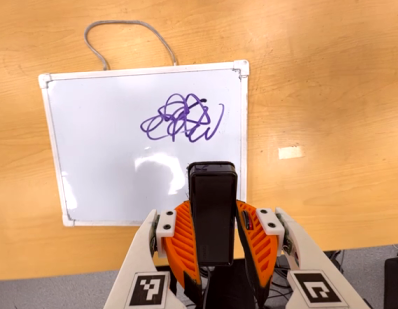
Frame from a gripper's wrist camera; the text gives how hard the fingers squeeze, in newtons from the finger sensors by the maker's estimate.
{"total": 4.4, "left": 3.1, "right": 5.7}